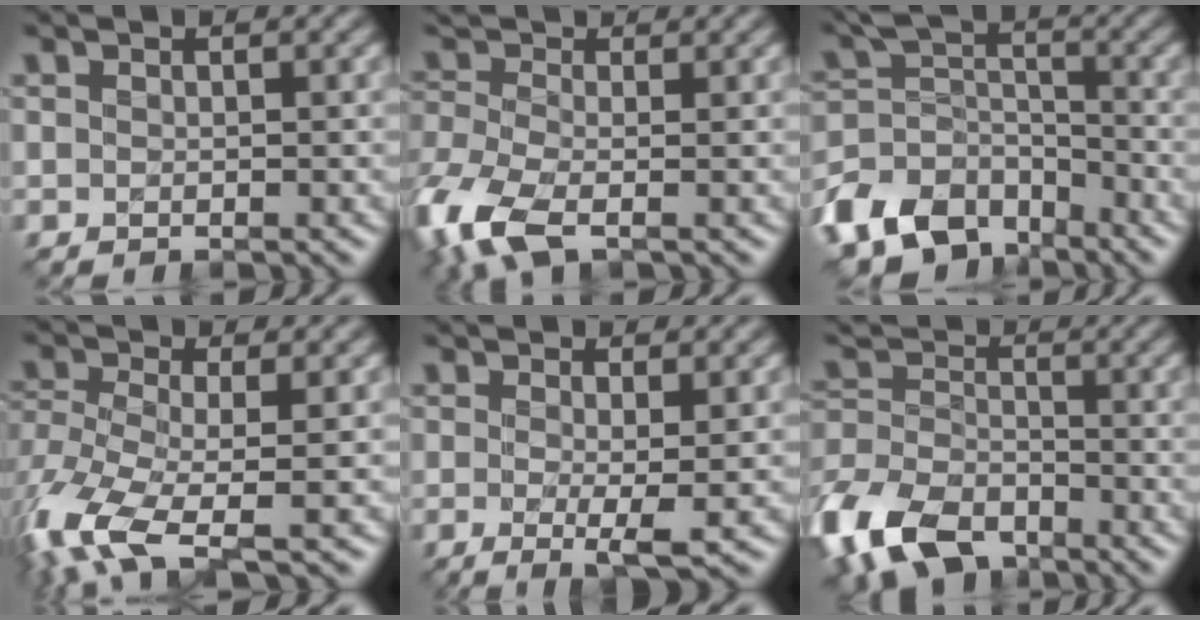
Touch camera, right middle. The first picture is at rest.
{"total": 7.8, "force": [-3.2, 4.2, 5.7], "torque": [-0.156, -0.015, -0.072]}
{"total": 9.4, "force": [-6.5, 5.7, 3.6], "torque": [-0.065, 0.001, -0.129]}
{"total": 8.5, "force": [-4.4, 3.1, 6.6], "torque": [-0.153, -0.020, -0.092]}
{"total": 3.0, "force": [-0.3, 0.5, 2.9], "torque": [-0.052, -0.012, -0.004]}
{"total": 11.3, "force": [-7.3, 6.6, 5.5], "torque": [-0.117, -0.028, -0.150]}